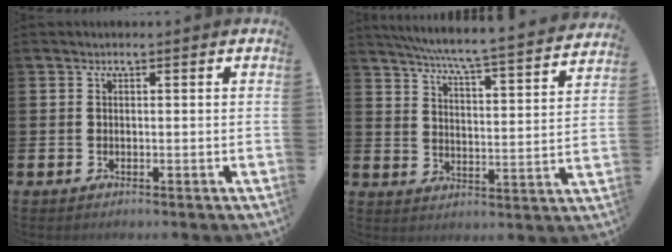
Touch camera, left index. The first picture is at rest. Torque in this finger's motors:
{"motor_torque": [0.60, -1.03, 0.44, 0.15]}